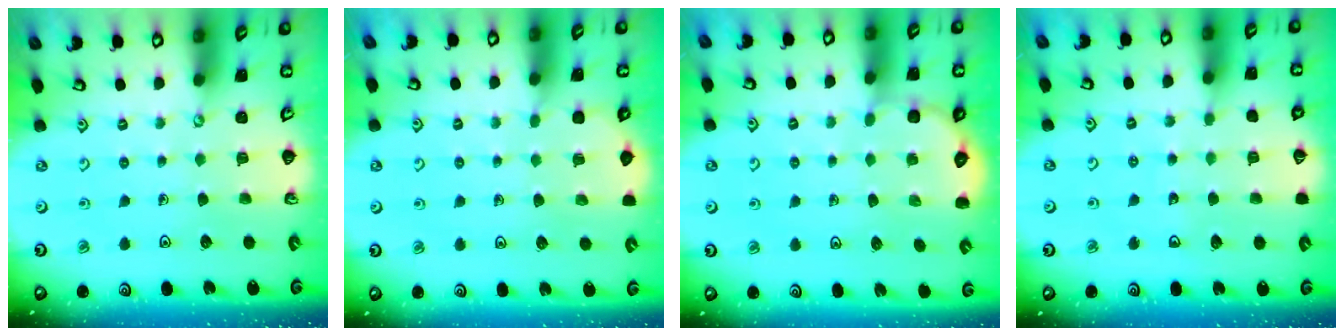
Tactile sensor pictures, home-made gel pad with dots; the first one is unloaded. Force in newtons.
{"total": 1.6, "press": 1.5, "slide": 0.3}
{"total": 2.7, "press": 2.7, "slide": 0.3}
{"total": 3.8, "press": 3.7, "slide": 0.4}